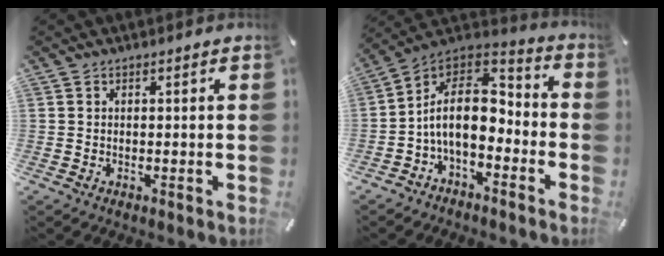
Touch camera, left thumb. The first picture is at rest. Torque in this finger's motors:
{"motor_torque": [-0.27, 1.89, 1.22, 0.98, 0.22]}